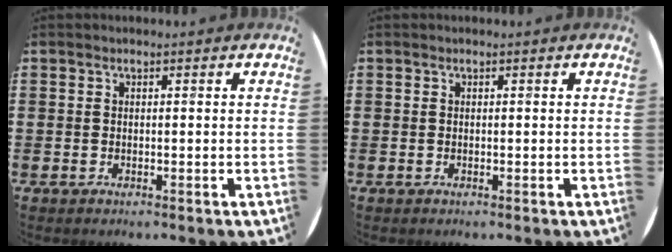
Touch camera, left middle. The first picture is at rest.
{"total": 0.0}